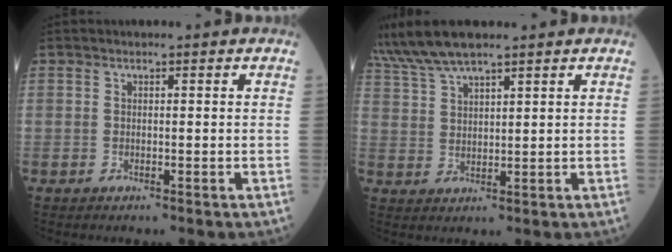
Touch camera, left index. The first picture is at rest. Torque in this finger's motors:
{"motor_torque": [0.11, -0.69, 0.31, 0.12]}